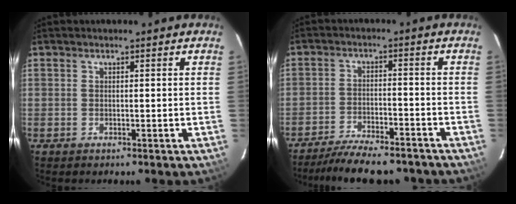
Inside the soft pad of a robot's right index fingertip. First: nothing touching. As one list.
[{"total": 14.9, "force": [-12.9, 3.9, 6.3], "torque": [-0.130, -0.007, -0.185]}]